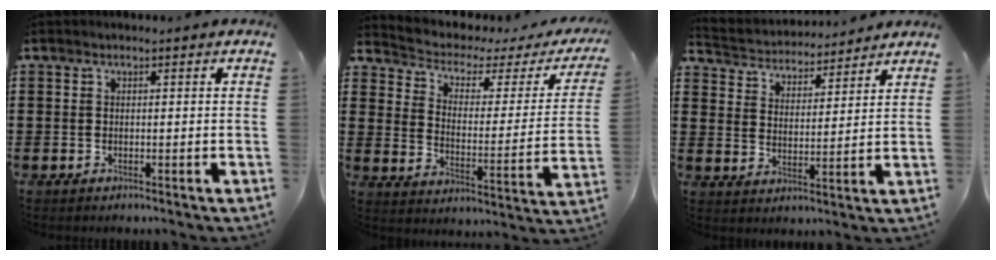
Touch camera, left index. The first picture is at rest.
{"total": 2.7, "force": [1.7, 1.5, 1.5], "torque": [-0.046, -0.018, 0.018]}
{"total": 3.9, "force": [3.9, 0.6, -0.4], "torque": [-0.019, -0.028, 0.063]}